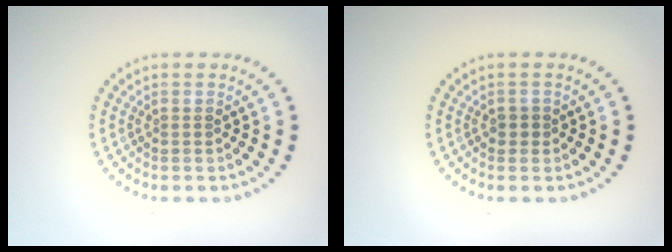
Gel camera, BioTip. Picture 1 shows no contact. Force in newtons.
{"total": 0.9, "press": 0.9, "slide": 0.4}